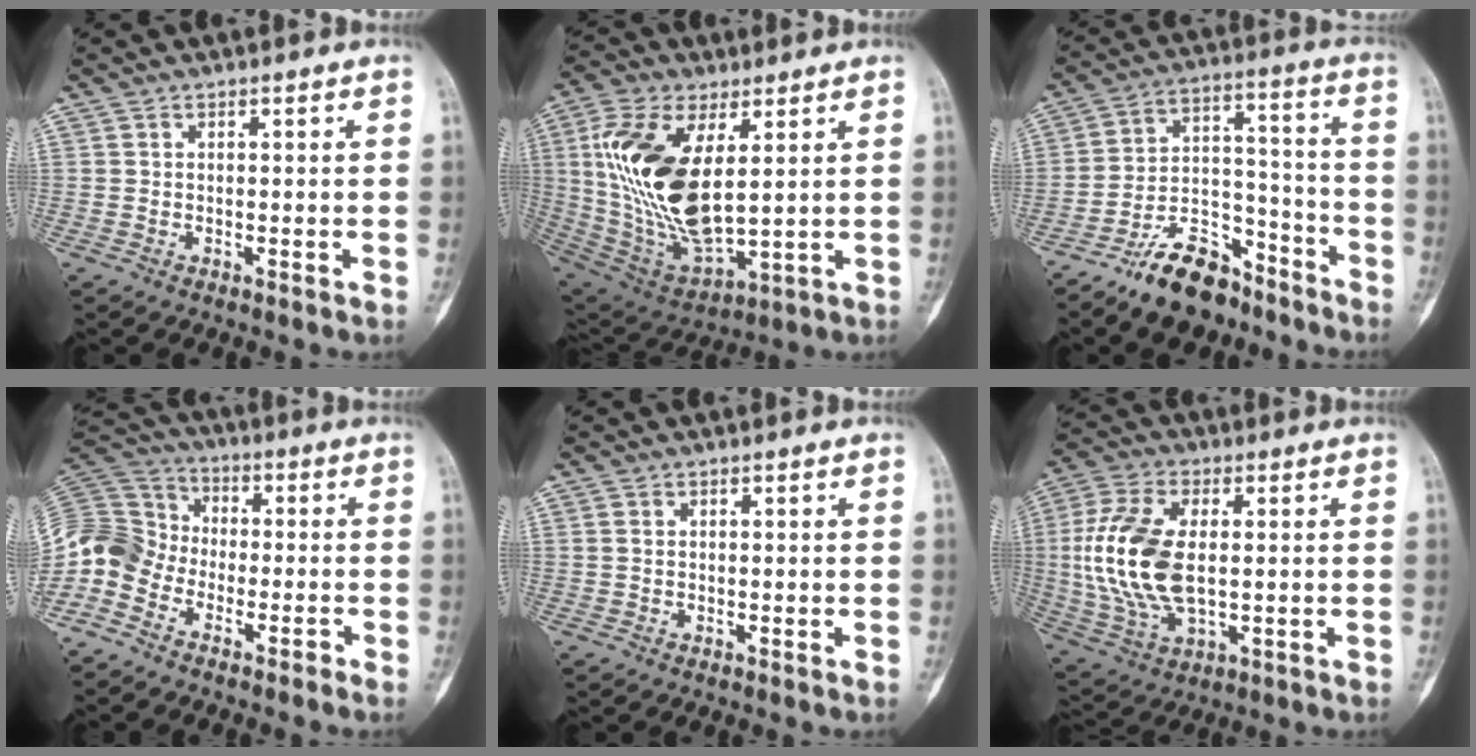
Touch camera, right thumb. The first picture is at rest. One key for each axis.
{"total": 20.6, "fx": 3.8, "fy": 9.8, "fz": 17.8, "tx": -0.358, "ty": -0.022, "tz": 0.084}
{"total": 13.9, "fx": -10.4, "fy": 6.7, "fz": 6.2, "tx": -0.082, "ty": 0.095, "tz": -0.185}
{"total": 11.4, "fx": -6.7, "fy": 7.8, "fz": 5.1, "tx": -0.095, "ty": 0.059, "tz": -0.144}
{"total": 0.5, "fx": 0.1, "fy": 0.3, "fz": 0.4, "tx": -0.011, "ty": 0.001, "tz": 0.000}
{"total": 16.7, "fx": 0.7, "fy": 9.0, "fz": 14.1, "tx": -0.305, "ty": -0.005, "tz": 0.018}